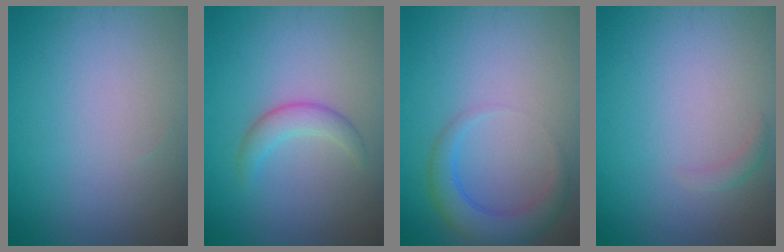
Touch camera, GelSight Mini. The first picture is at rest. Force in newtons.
{"total": 2.1, "press": 2.1, "slide": 0.2}
{"total": 3.3, "press": 3.3, "slide": 0.2}
{"total": 0.8, "press": 0.8, "slide": 0.0}